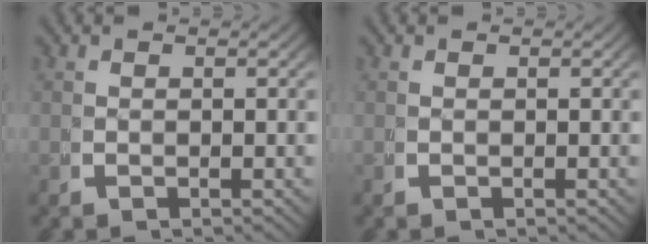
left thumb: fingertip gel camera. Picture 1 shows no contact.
{"total": 0.0}